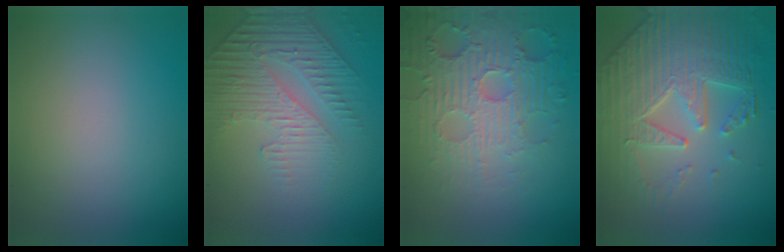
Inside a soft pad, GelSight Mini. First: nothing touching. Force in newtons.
{"total": 4.8, "press": 3.3, "slide": 3.5}
{"total": 4.5, "press": 4.4, "slide": 0.6}
{"total": 6.5, "press": 5.4, "slide": 3.6}